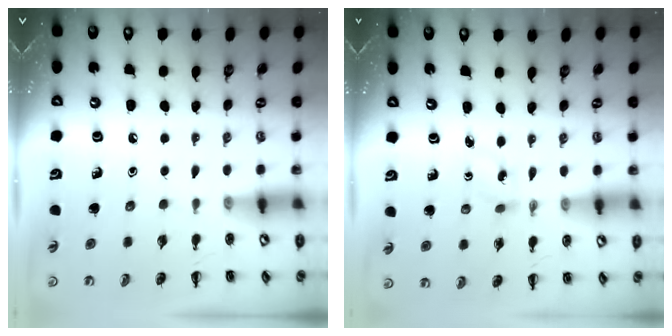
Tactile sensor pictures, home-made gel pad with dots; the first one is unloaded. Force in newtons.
{"total": 2.0, "press": 1.8, "slide": 0.8}